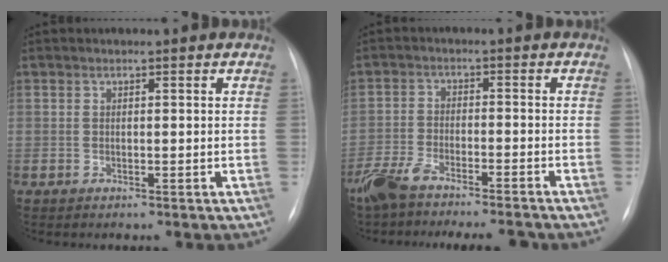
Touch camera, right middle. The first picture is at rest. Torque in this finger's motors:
{"motor_torque": [0.37, -0.50, 0.26, 0.09]}